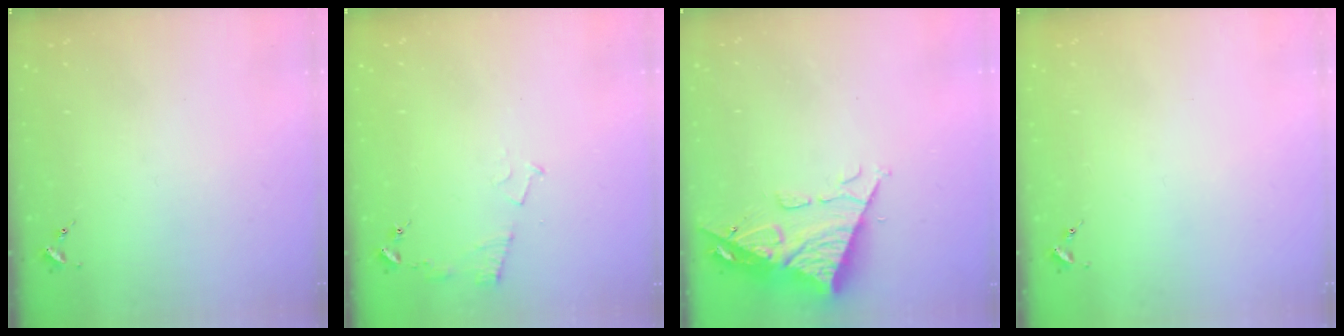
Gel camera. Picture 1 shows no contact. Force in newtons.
{"total": 6.1, "press": 6.1, "slide": 0.7}
{"total": 13.0, "press": 12.9, "slide": 1.4}
{"total": 0.0}